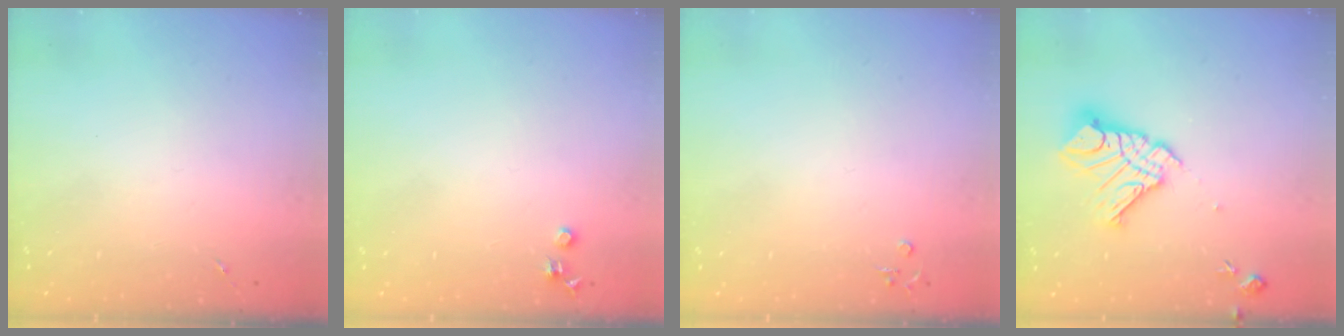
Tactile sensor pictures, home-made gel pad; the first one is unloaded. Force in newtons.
{"total": 3.5, "press": 3.5, "slide": 0.4}
{"total": 3.3, "press": 3.3, "slide": 0.3}
{"total": 15.2, "press": 15.1, "slide": 1.6}